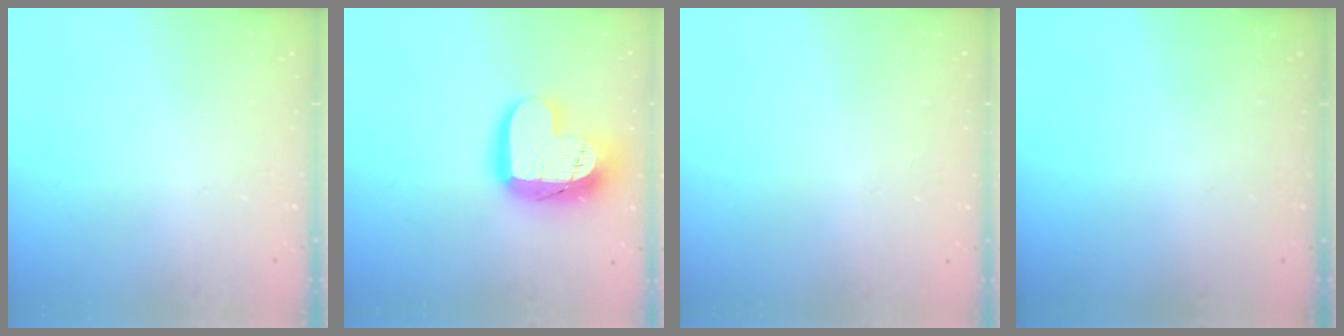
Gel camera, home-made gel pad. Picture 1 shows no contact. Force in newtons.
{"total": 18.4, "press": 18.3, "slide": 1.4}
{"total": 0.5, "press": 0.5, "slide": 0.1}
{"total": 0.0}